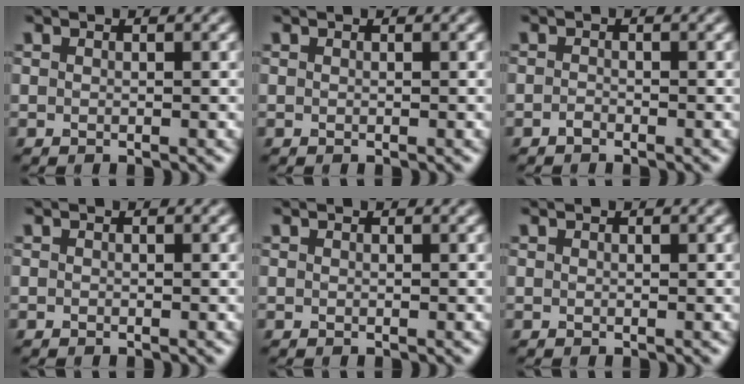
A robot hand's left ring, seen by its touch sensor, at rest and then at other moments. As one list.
[{"total": 0.0}, {"total": 0.7, "force": [-0.6, 0.2, 0.2], "torque": [-0.005, -0.001, -0.012]}, {"total": 0.0}, {"total": 0.0}, {"total": 0.0}]